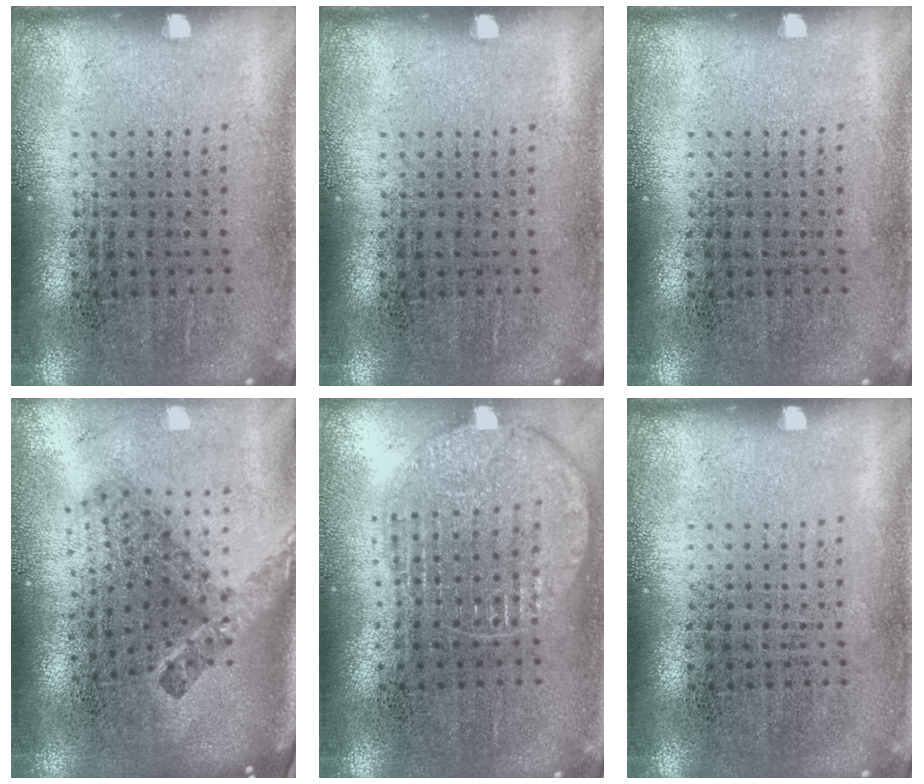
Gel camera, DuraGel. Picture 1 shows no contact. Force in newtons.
{"total": 0.0}
{"total": 0.0}
{"total": 2.4, "press": 1.5, "slide": 1.9}
{"total": 1.0, "press": 1.0, "slide": 0.1}
{"total": 0.0}